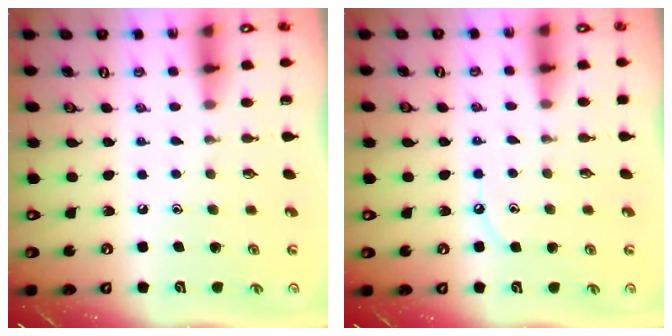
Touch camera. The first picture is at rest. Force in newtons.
{"total": 5.4, "press": 5.4, "slide": 0.7}